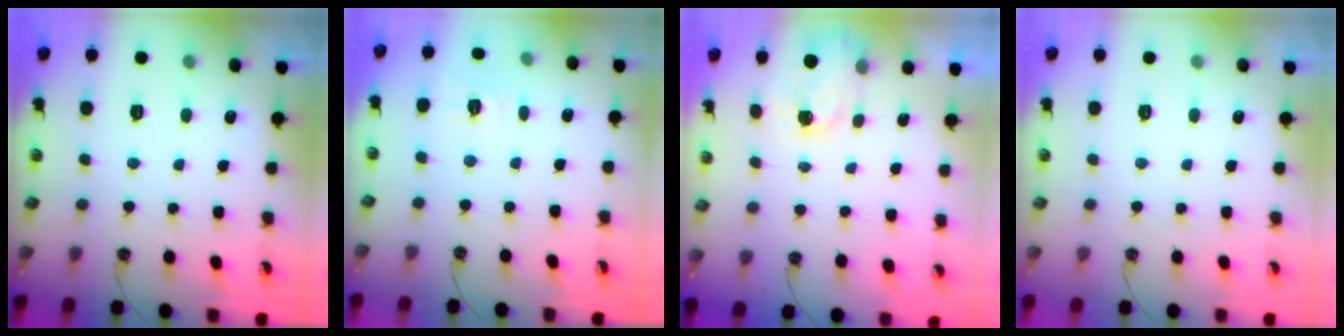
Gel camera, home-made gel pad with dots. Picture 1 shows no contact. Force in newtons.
{"total": 4.0, "press": 3.9, "slide": 0.6}
{"total": 1.5, "press": 1.5, "slide": 0.2}
{"total": 0.0}